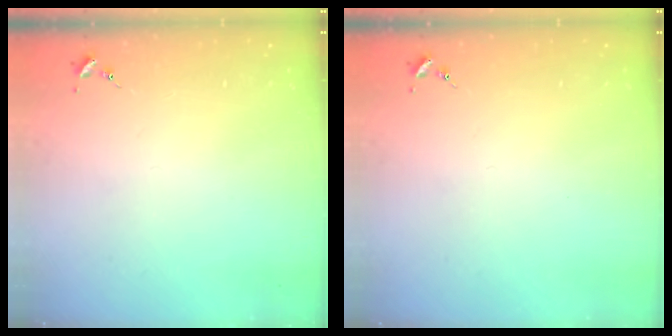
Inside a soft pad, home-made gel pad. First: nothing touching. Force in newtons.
{"total": 0.0}